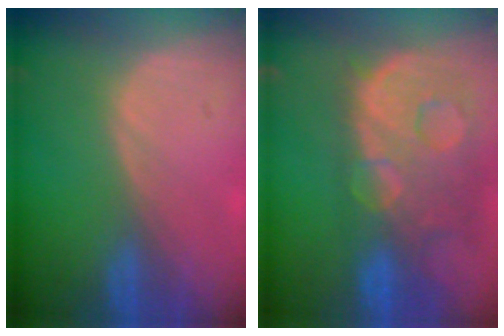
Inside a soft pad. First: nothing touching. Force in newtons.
{"total": 13.8, "press": 11.2, "slide": 8.0}